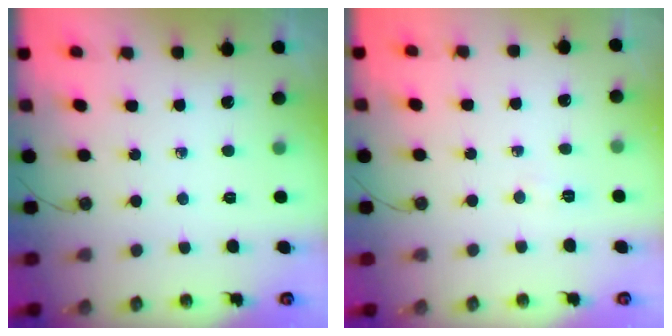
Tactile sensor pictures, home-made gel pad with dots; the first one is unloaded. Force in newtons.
{"total": 2.4, "press": 2.3, "slide": 0.7}